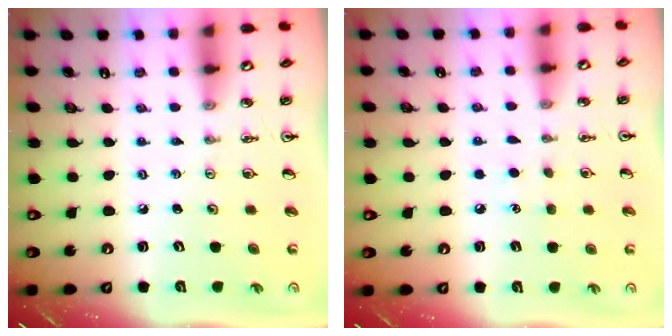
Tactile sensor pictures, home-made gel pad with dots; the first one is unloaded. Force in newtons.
{"total": 4.7, "press": 4.7, "slide": 0.5}